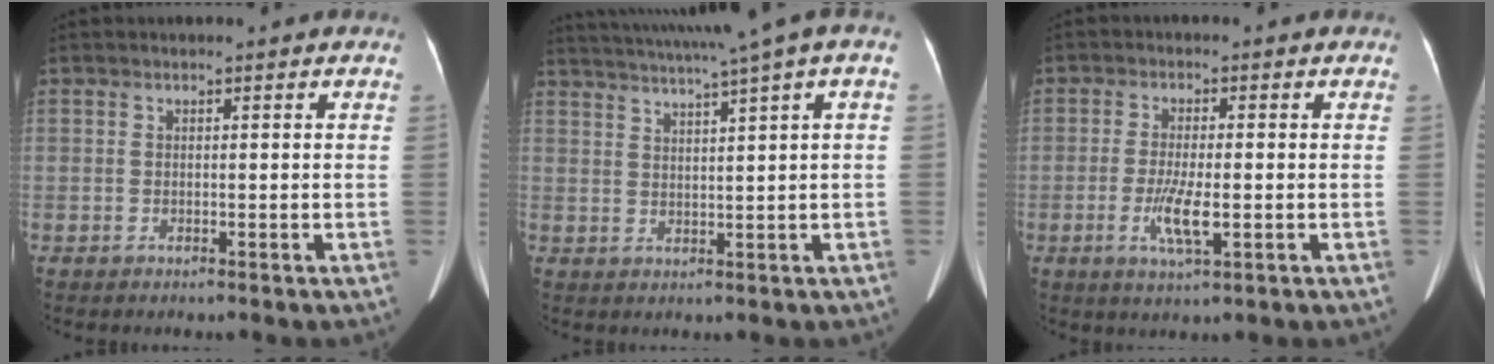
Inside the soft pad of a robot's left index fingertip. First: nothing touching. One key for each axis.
{"total": 12.3, "fx": 9.0, "fy": -1.1, "fz": 8.4, "tx": -0.145, "ty": 0.021, "tz": 0.121}
{"total": 5.2, "fx": -1.4, "fy": 0.9, "fz": 4.9, "tx": -0.103, "ty": -0.009, "tz": -0.024}